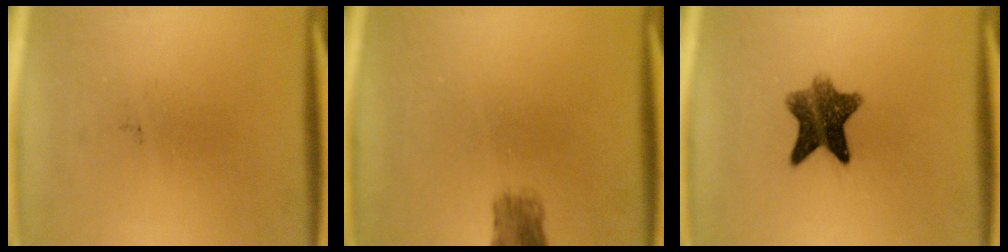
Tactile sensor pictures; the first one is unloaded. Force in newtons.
{"total": 2.9}
{"total": 8.1}